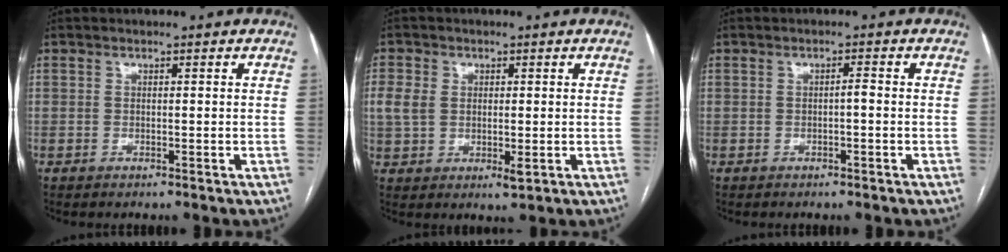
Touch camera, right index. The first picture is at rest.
{"total": 5.4, "force": [0.3, 3.6, 4.0], "torque": [-0.083, 0.001, 0.011]}
{"total": 1.0, "force": [-0.3, 0.1, 0.9], "torque": [-0.013, 0.003, -0.006]}